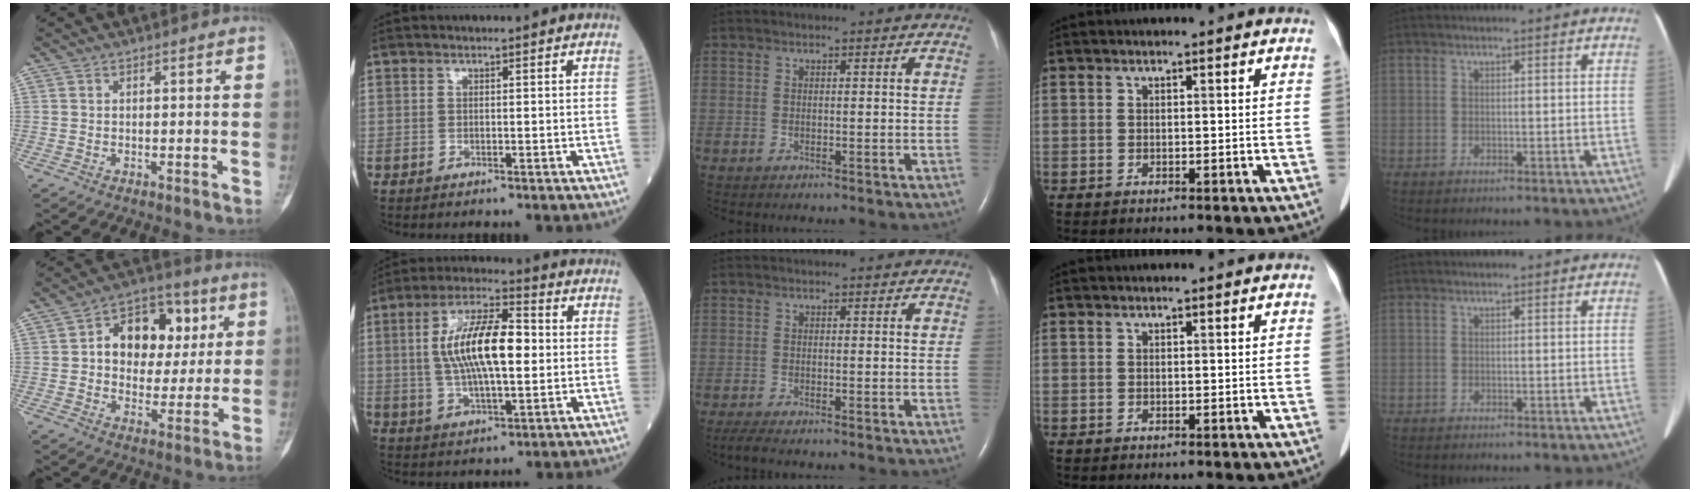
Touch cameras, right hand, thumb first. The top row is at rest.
{"thumb": {"total": 14.8, "force": [3.4, 10.7, 9.7], "torque": [-0.086, 0.012, 0.049]}, "index": {"total": 13.0, "force": [0.5, 2.1, 12.8], "torque": [-0.252, 0.013, 0.008]}, "middle": {"total": 2.1, "force": [-1.7, 0.0, 1.3], "torque": [-0.034, -0.009, -0.032]}}